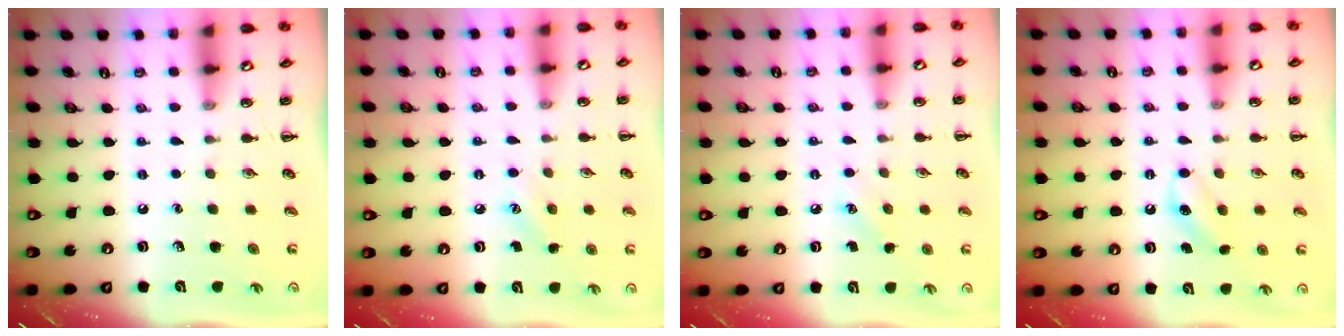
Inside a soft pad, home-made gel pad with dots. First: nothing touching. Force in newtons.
{"total": 6.3, "press": 6.1, "slide": 1.7}
{"total": 6.2, "press": 5.9, "slide": 1.8}
{"total": 5.7, "press": 5.4, "slide": 1.6}